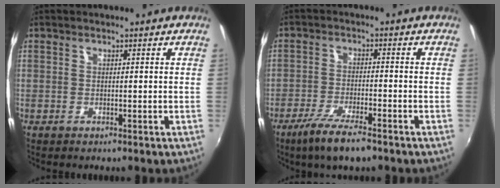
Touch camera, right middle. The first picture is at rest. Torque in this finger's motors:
{"motor_torque": [1.13, -1.04, 0.65, 0.15]}